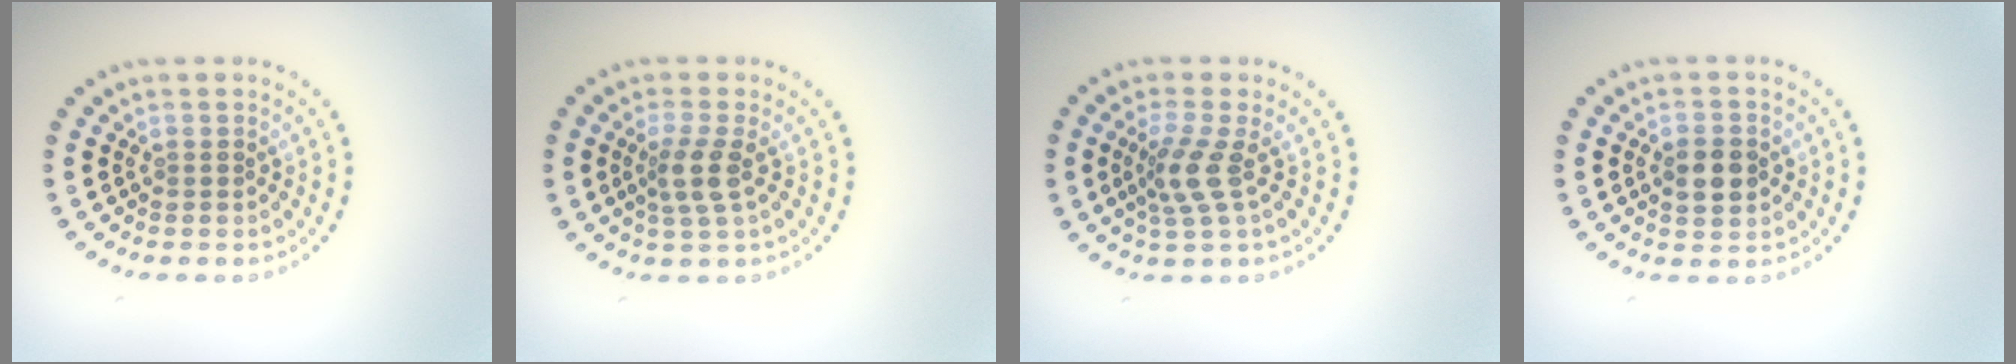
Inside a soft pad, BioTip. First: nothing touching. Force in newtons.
{"total": 2.5, "press": 2.1, "slide": 1.4}
{"total": 2.8, "press": 2.0, "slide": 2.0}
{"total": 3.0, "press": 3.0, "slide": 0.1}